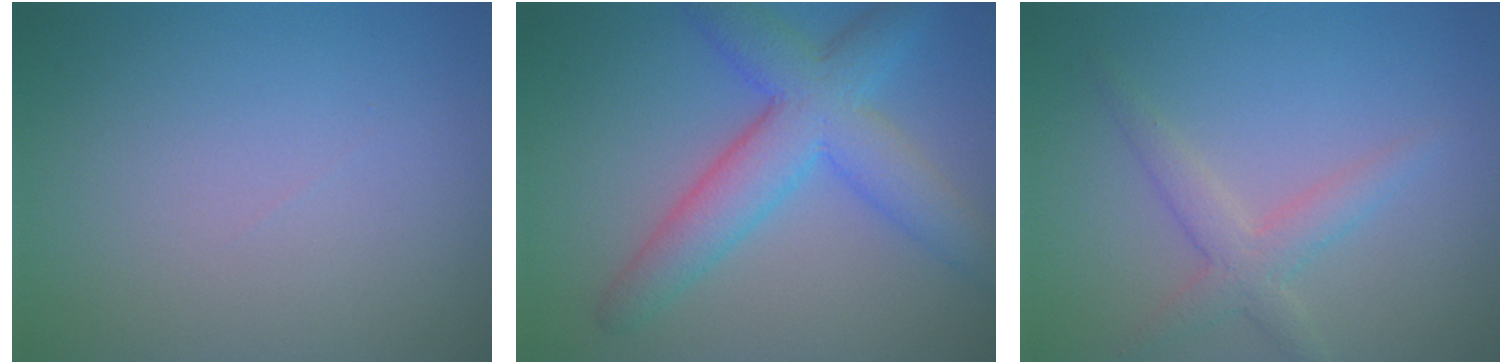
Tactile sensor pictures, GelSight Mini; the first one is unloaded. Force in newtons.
{"total": 6.8, "press": 6.8, "slide": 0.1}
{"total": 2.7, "press": 2.7, "slide": 0.1}